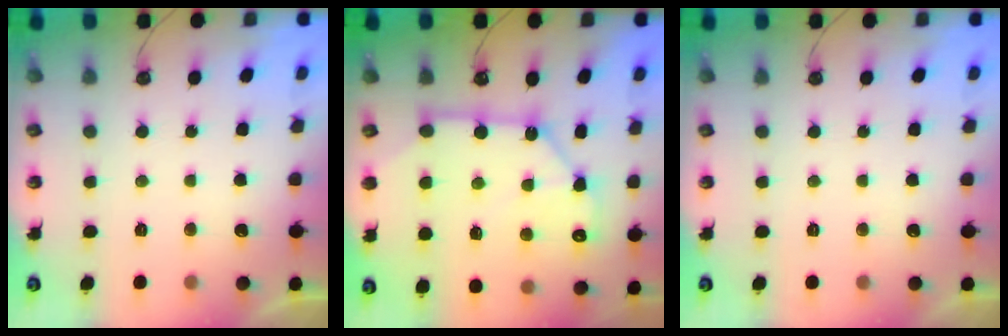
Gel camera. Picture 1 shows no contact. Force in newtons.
{"total": 14.0, "press": 14.0, "slide": 0.6}
{"total": 0.0}